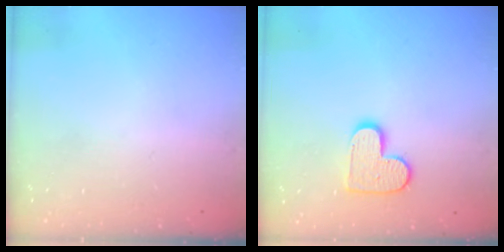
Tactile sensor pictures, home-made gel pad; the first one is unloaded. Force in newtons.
{"total": 10.6, "press": 10.6, "slide": 0.7}